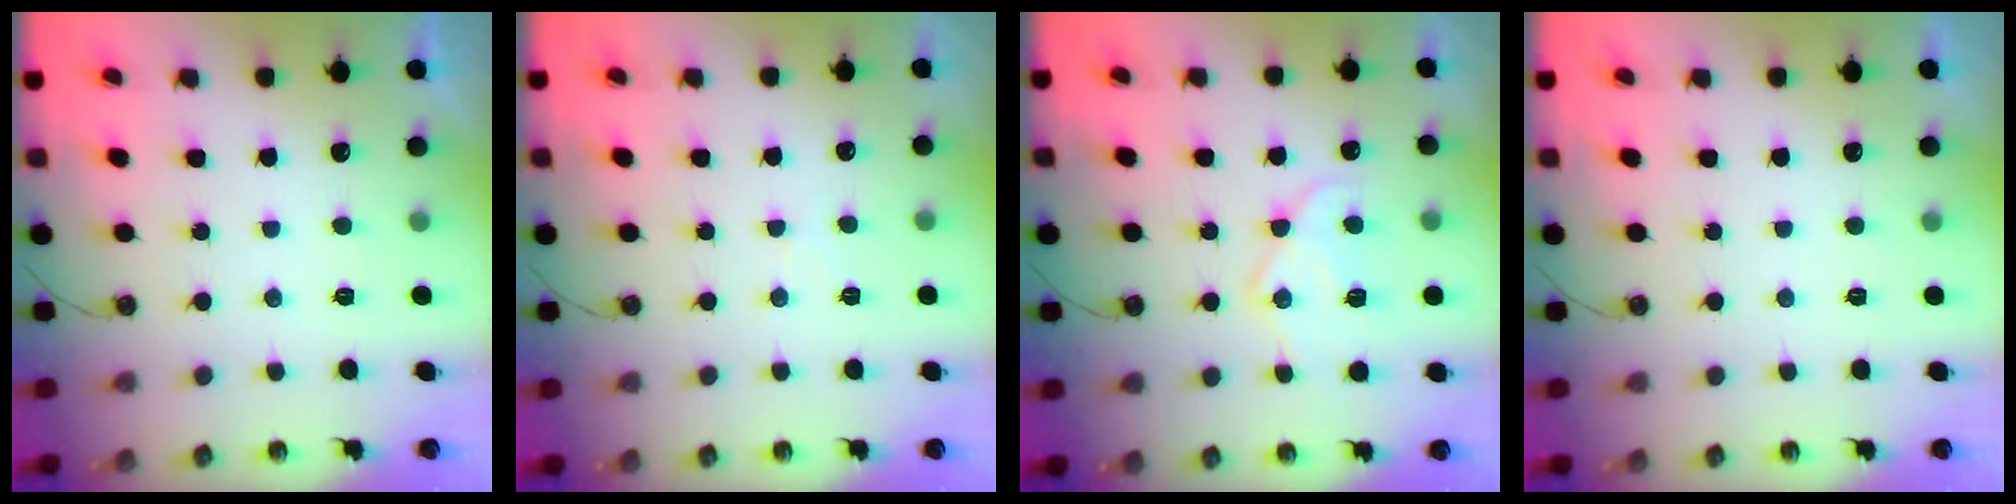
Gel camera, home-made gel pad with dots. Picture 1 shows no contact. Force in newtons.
{"total": 3.9, "press": 3.8, "slide": 0.6}
{"total": 13.8, "press": 13.7, "slide": 1.4}
{"total": 2.6, "press": 2.6, "slide": 0.5}